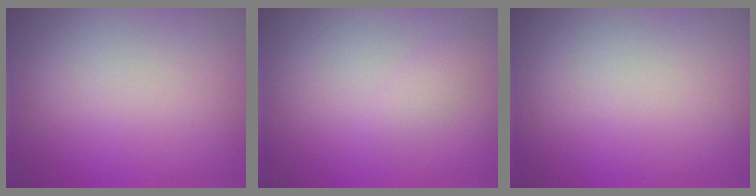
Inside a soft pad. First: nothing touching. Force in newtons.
{"total": 1.0, "press": 1.0, "slide": 0.1}
{"total": 0.0}